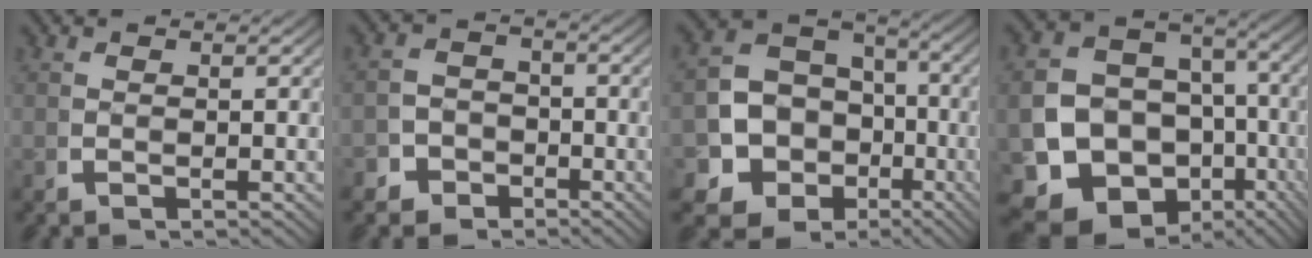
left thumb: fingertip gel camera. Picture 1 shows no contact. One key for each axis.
{"total": 4.5, "fx": -2.6, "fy": 3.6, "fz": 0.9, "tx": -0.003, "ty": -0.019, "tz": -0.044}
{"total": 13.6, "fx": -3.7, "fy": 11.4, "fz": 6.4, "tx": -0.149, "ty": -0.061, "tz": -0.051}
{"total": 19.8, "fx": -6.0, "fy": 15.8, "fz": 10.2, "tx": -0.244, "ty": -0.111, "tz": -0.075}